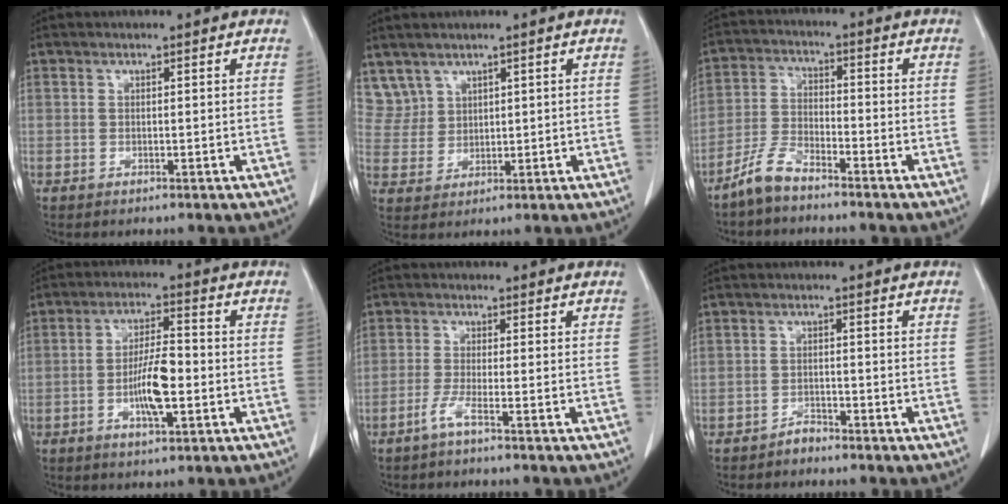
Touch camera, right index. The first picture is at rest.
{"total": 4.7, "force": [3.4, 3.3, -0.1], "torque": [0.002, 0.008, 0.081]}
{"total": 5.7, "force": [-4.8, 1.6, 2.6], "torque": [-0.061, -0.005, -0.099]}
{"total": 7.6, "force": [-1.9, 1.7, 7.2], "torque": [-0.139, 0.002, -0.034]}
{"total": 2.5, "force": [-1.7, -0.5, 1.7], "torque": [-0.039, -0.004, -0.041]}
{"total": 1.7, "force": [-1.5, 0.8, 0.0], "torque": [0.002, 0.004, -0.027]}